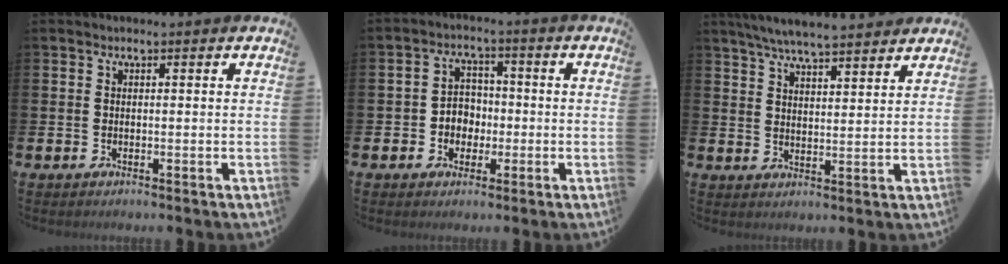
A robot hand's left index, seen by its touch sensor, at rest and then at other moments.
{"total": 3.7, "force": [-0.6, 3.5, 1.3], "torque": [-0.022, 0.002, -0.021]}
{"total": 6.0, "force": [5.8, 0.2, 1.7], "torque": [-0.050, -0.026, 0.104]}